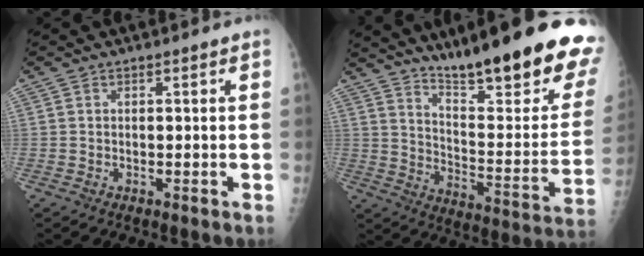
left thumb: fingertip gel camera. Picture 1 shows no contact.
{"total": 26.1, "force": [18.1, 4.6, 18.2], "torque": [-0.238, -0.104, 0.269]}